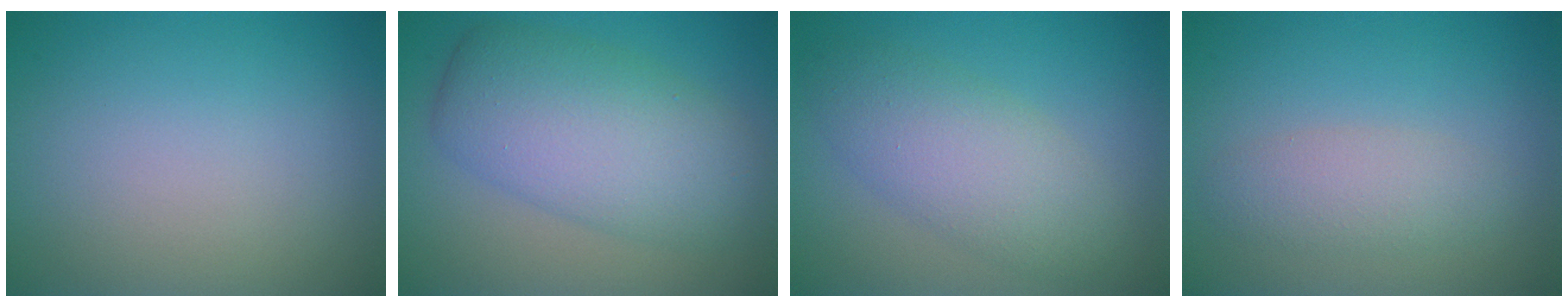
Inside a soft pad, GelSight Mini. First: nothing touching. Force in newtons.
{"total": 7.7, "press": 7.7, "slide": 0.1}
{"total": 5.1, "press": 5.1, "slide": 0.1}
{"total": 2.6, "press": 2.6, "slide": 0.2}